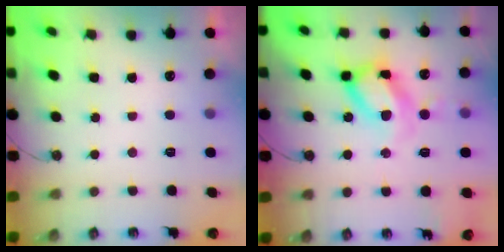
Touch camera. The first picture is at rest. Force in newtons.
{"total": 18.7, "press": 18.5, "slide": 2.1}